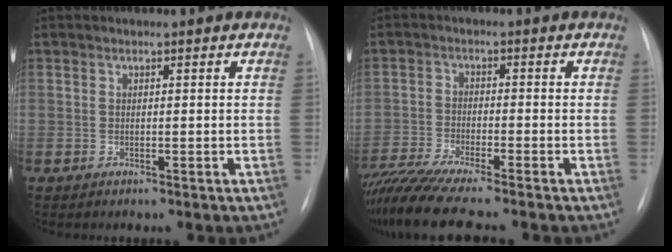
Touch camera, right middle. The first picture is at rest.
{"total": 12.6, "force": [-10.8, 0.1, 6.6], "torque": [-0.117, -0.025, -0.182]}